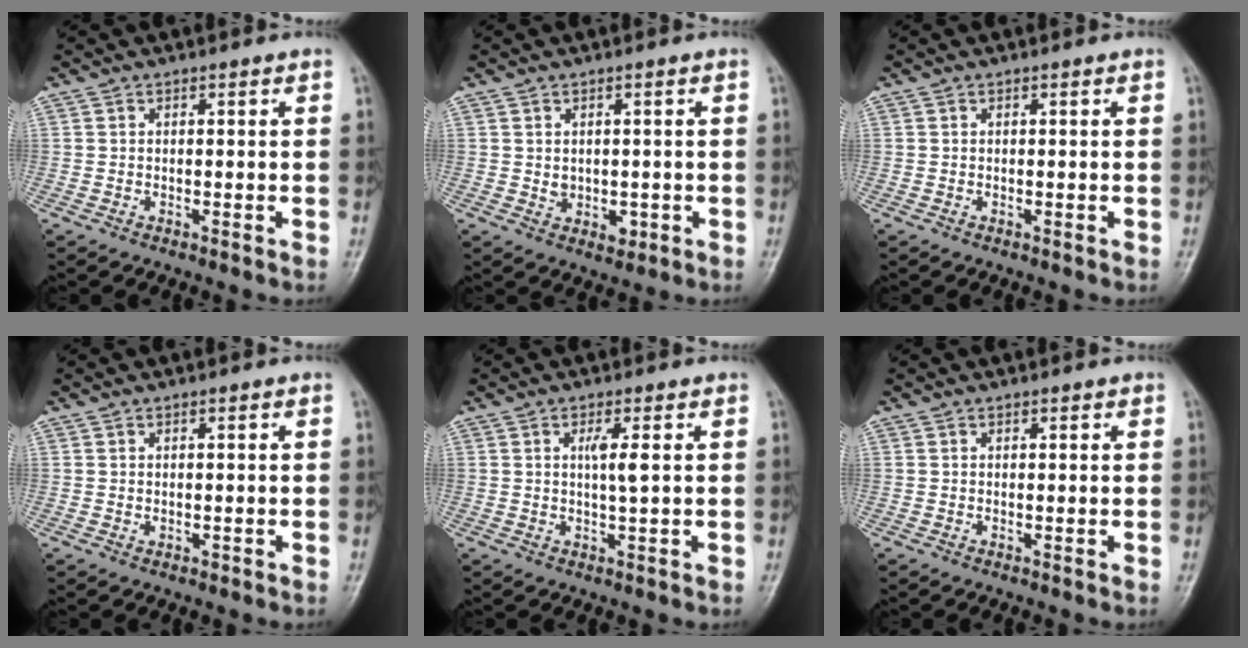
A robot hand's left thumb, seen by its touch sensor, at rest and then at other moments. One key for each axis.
{"total": 3.3, "fx": -0.2, "fy": 2.6, "fz": 2.0, "tx": -0.018, "ty": -0.003, "tz": 0.007}
{"total": 0.0}
{"total": 0.6, "fx": 0.0, "fy": 0.5, "fz": 0.4, "tx": -0.006, "ty": -0.001, "tz": 0.002}
{"total": 3.0, "fx": 0.7, "fy": 0.2, "fz": 2.9, "tx": -0.058, "ty": -0.004, "tz": 0.013}
{"total": 0.6, "fx": 0.4, "fy": 0.3, "fz": 0.3, "tx": -0.003, "ty": -0.002, "tz": 0.003}